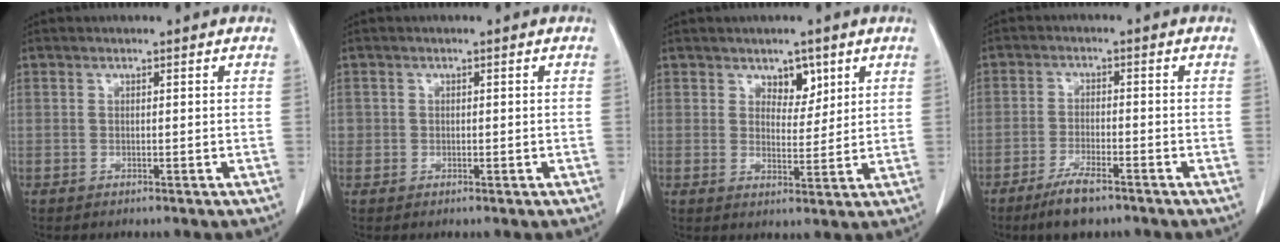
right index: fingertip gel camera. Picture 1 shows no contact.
{"total": 1.1, "force": [0.0, 1.0, 0.2], "torque": [0.003, 0.007, 0.004]}
{"total": 3.9, "force": [2.4, 2.3, 2.2], "torque": [-0.024, -0.002, 0.039]}
{"total": 5.6, "force": [-4.1, 1.2, 3.7], "torque": [-0.079, -0.008, -0.070]}